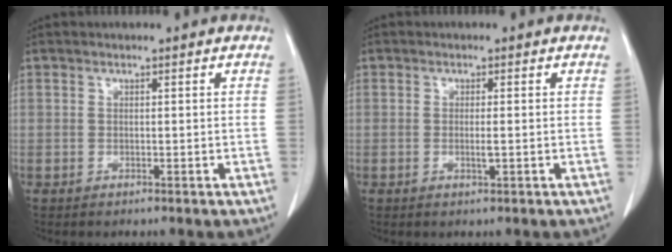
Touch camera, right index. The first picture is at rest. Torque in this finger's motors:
{"motor_torque": [-0.14, 0.02, 0.00, 0.02]}